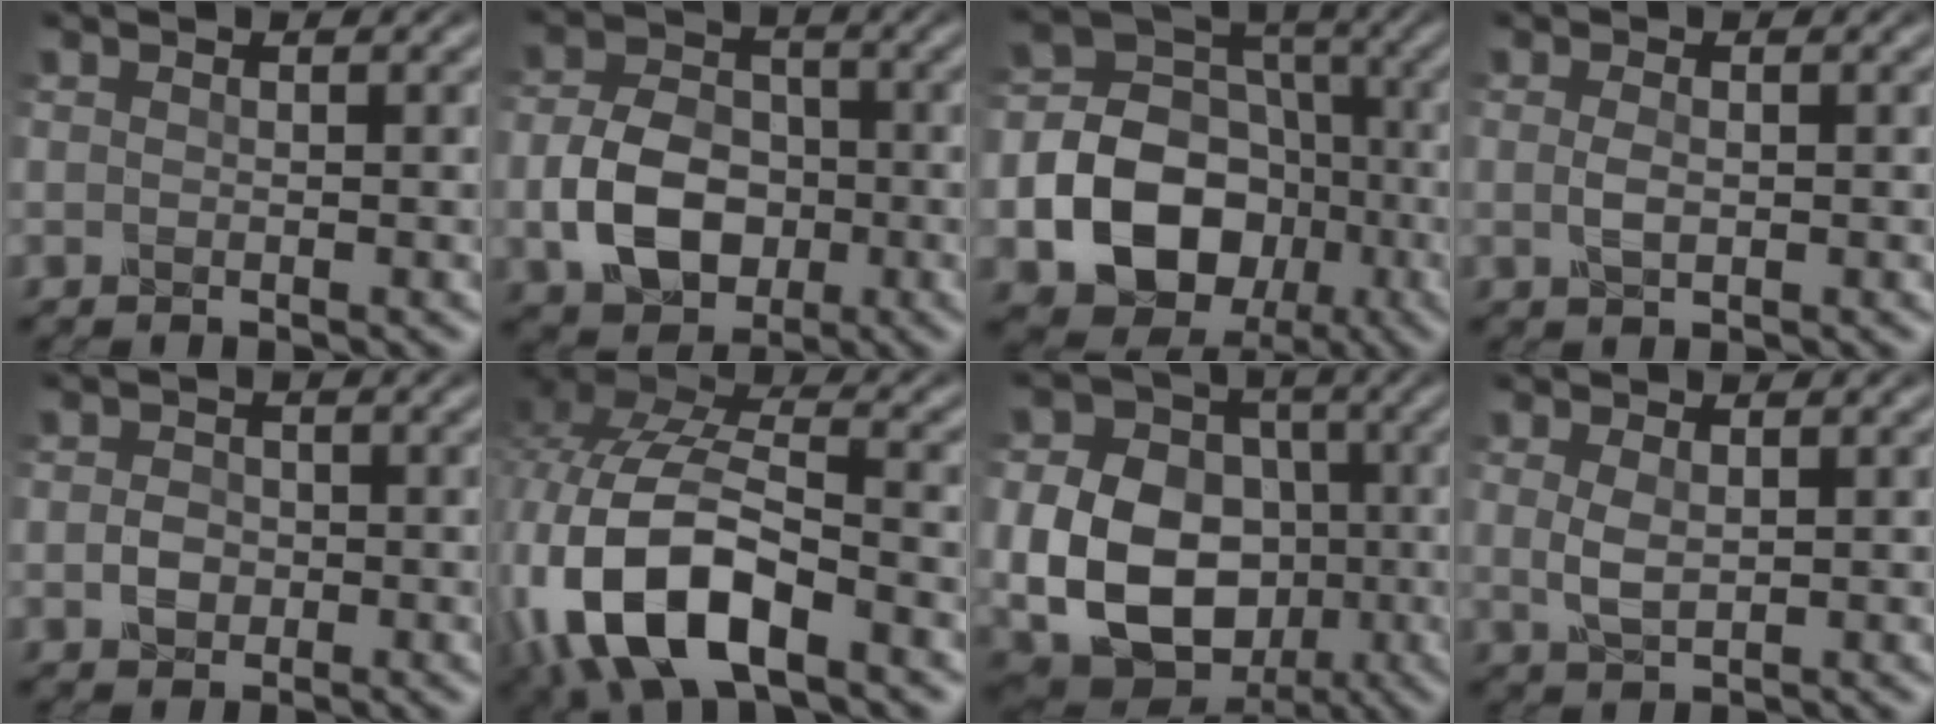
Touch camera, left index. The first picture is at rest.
{"total": 6.7, "force": [-1.8, 5.0, 4.0], "torque": [-0.089, 0.003, -0.038]}
{"total": 13.1, "force": [-3.8, 10.9, 6.2], "torque": [-0.125, -0.011, -0.079]}
{"total": 1.1, "force": [0.0, 0.5, 1.0], "torque": [-0.034, 0.000, -0.001]}
{"total": 1.6, "force": [-0.3, 1.4, 0.6], "torque": [-0.019, 0.004, -0.011]}
{"total": 12.4, "force": [-5.1, 6.0, 9.6], "torque": [-0.220, -0.006, -0.098]}
{"total": 11.0, "force": [-2.2, 8.6, 6.5], "torque": [-0.124, -0.017, -0.041]}
{"total": 1.7, "force": [0.4, 0.9, 1.4], "torque": [-0.043, -0.001, 0.010]}